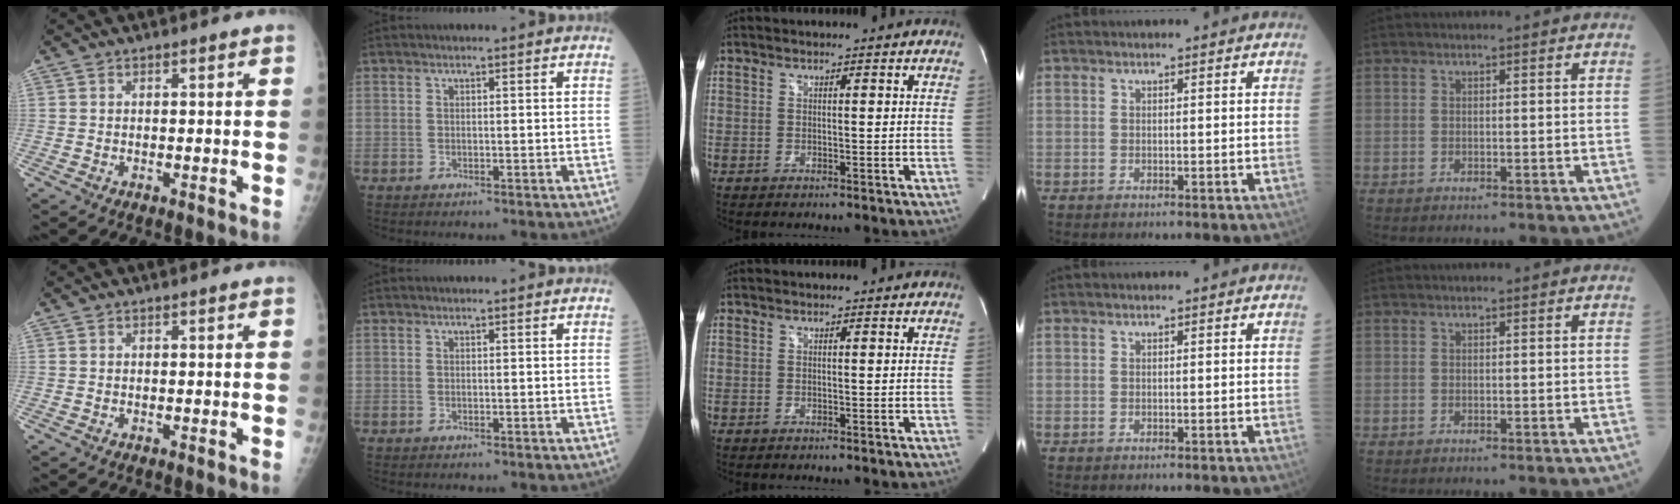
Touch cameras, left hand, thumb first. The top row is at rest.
{}